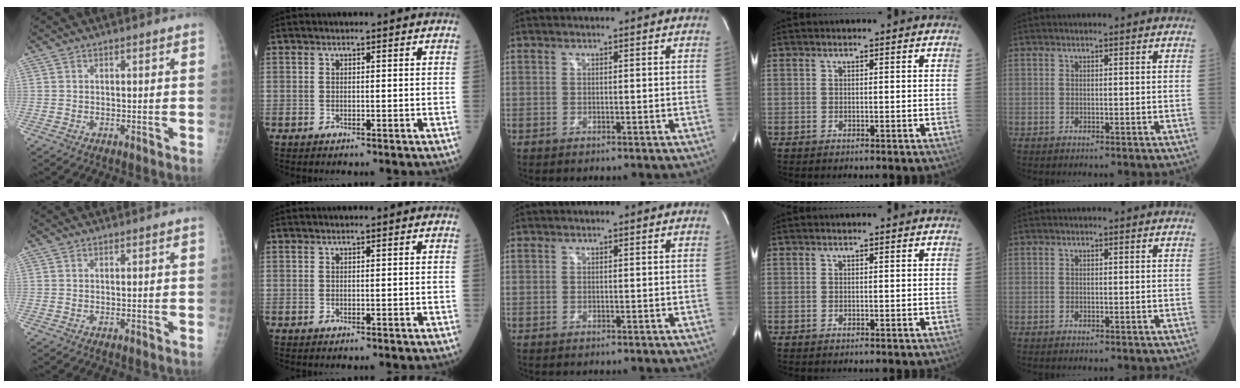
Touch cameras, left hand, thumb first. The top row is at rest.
{}